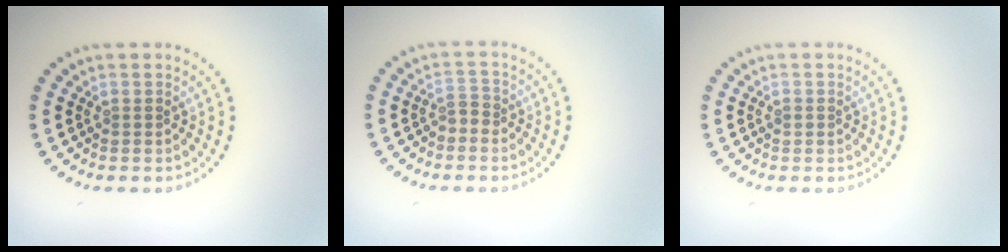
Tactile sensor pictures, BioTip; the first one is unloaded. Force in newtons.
{"total": 1.3, "press": 1.0, "slide": 0.8}
{"total": 0.6, "press": 0.6, "slide": 0.1}